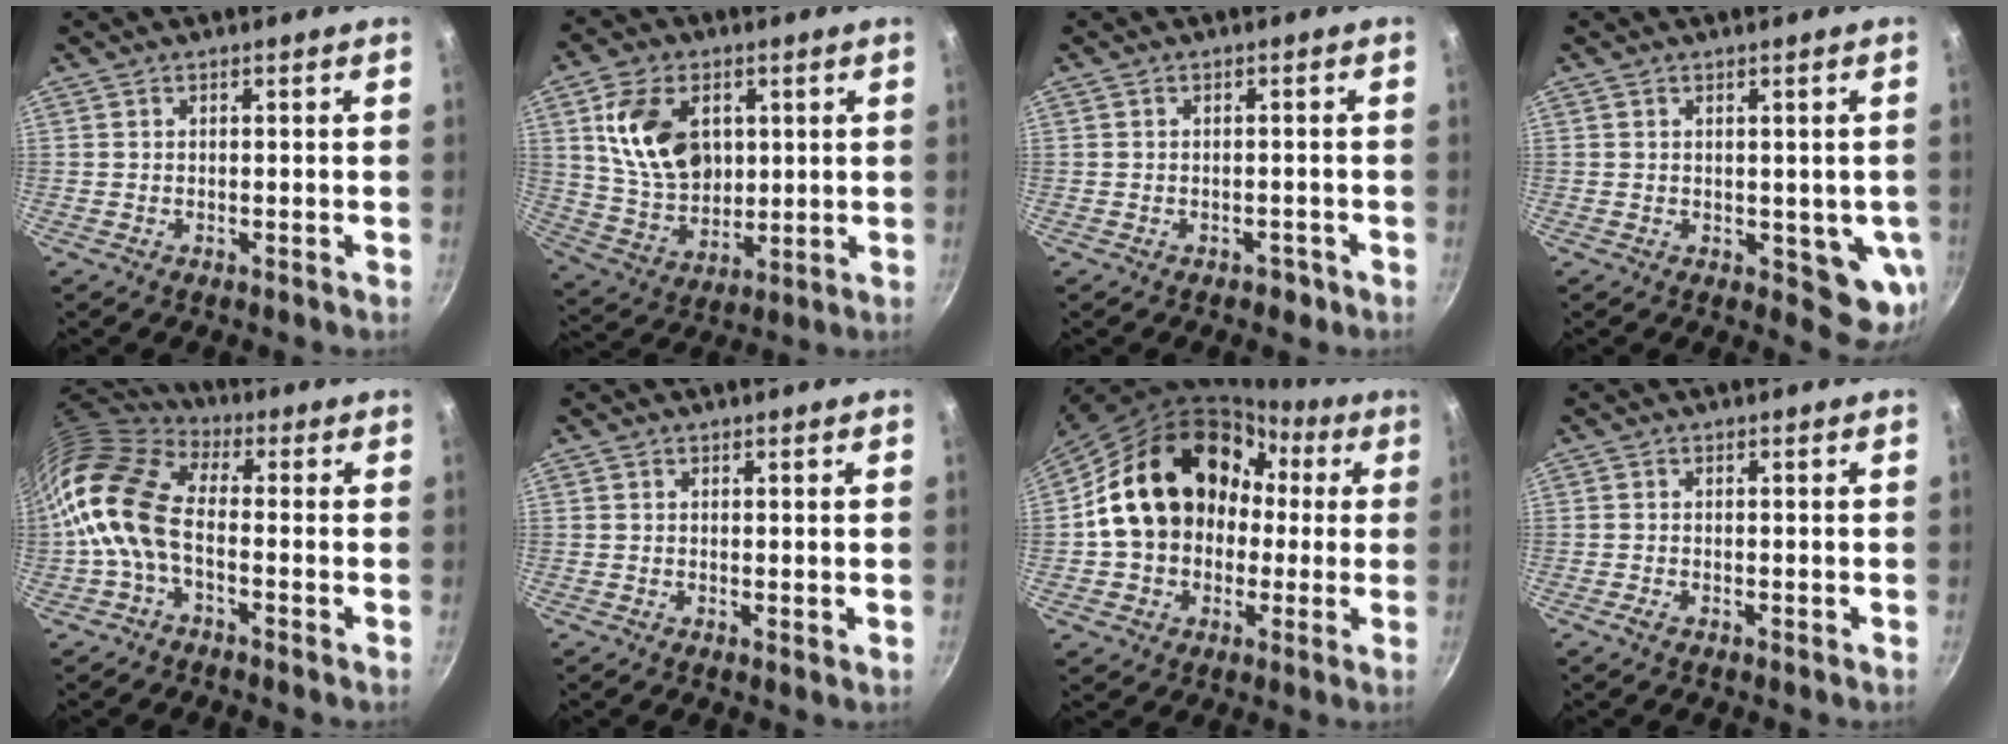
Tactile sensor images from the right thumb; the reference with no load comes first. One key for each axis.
{"total": 15.5, "fx": 3.9, "fy": 10.9, "fz": 10.2, "tx": -0.159, "ty": -0.017, "tz": 0.082}
{"total": 1.8, "fx": -1.1, "fy": 1.2, "fz": 0.7, "tx": 0.004, "ty": 0.021, "tz": -0.001}
{"total": 7.0, "fx": -0.1, "fy": 4.0, "fz": 5.8, "tx": -0.050, "ty": -0.010, "tz": 0.006}
{"total": 12.2, "fx": -2.4, "fy": 7.1, "fz": 9.7, "tx": -0.177, "ty": 0.031, "tz": -0.065}
{"total": 0.5, "fx": 0.3, "fy": 0.2, "fz": 0.4, "tx": -0.005, "ty": -0.006, "tz": 0.003}
{"total": 20.4, "fx": 1.6, "fy": 16.4, "fz": 12.1, "tx": -0.179, "ty": 0.059, "tz": 0.030}
{"total": 1.0, "fx": -0.6, "fy": 0.4, "fz": 0.6, "tx": -0.017, "ty": 0.001, "tz": -0.015}